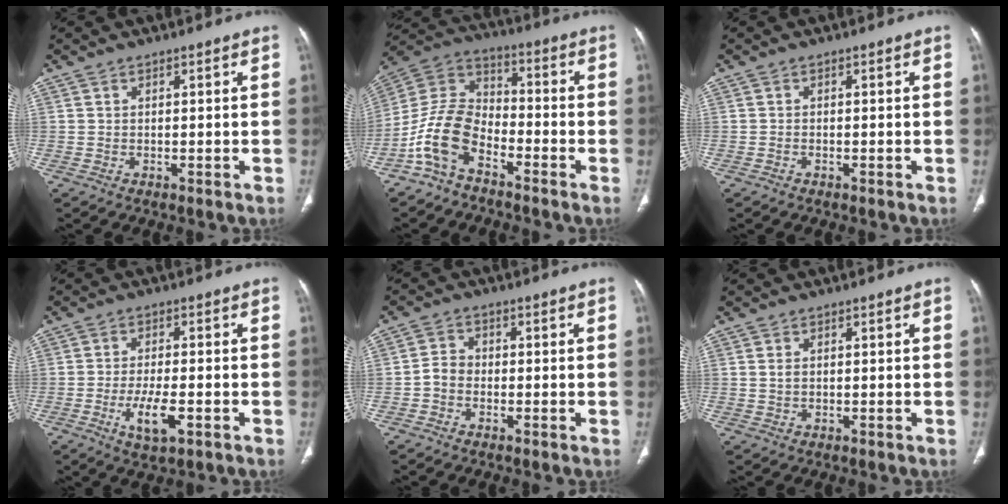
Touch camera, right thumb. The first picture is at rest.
{"total": 11.4, "force": [-6.6, 6.3, 6.8], "torque": [-0.130, 0.063, -0.143]}
{"total": 0.0}
{"total": 6.7, "force": [-2.4, 2.3, 5.8], "torque": [-0.104, 0.002, -0.039]}
{"total": 2.5, "force": [-0.9, 2.0, 1.2], "torque": [-0.010, 0.011, -0.026]}
{"total": 1.5, "force": [0.3, 1.0, 1.1], "torque": [-0.020, -0.001, 0.007]}